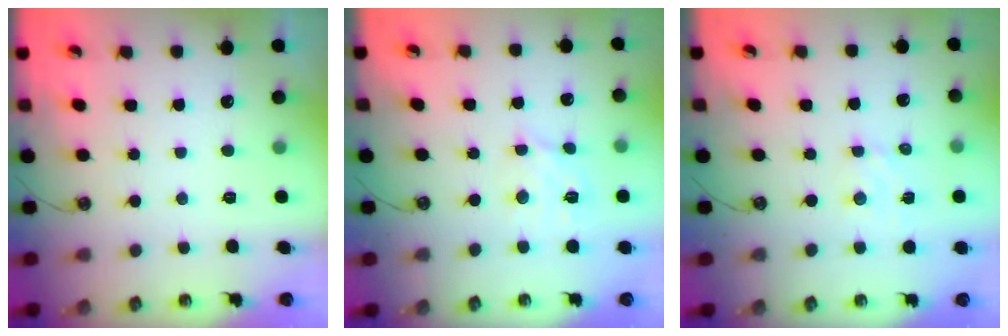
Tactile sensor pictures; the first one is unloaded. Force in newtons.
{"total": 8.3, "press": 8.3, "slide": 0.4}
{"total": 2.3, "press": 2.3, "slide": 0.4}